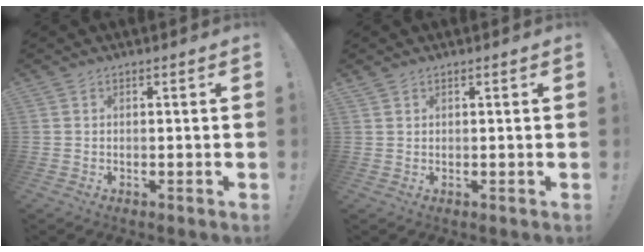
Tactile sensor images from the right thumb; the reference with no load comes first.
{"total": 0.9, "force": [0.8, 0.4, 0.1], "torque": [0.002, -0.003, 0.015]}